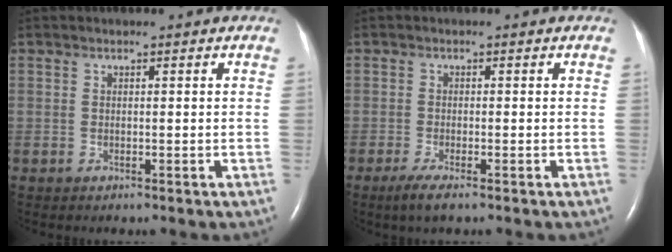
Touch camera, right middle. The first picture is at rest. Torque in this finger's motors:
{"motor_torque": [0.30, -0.16, 0.01, 0.01]}